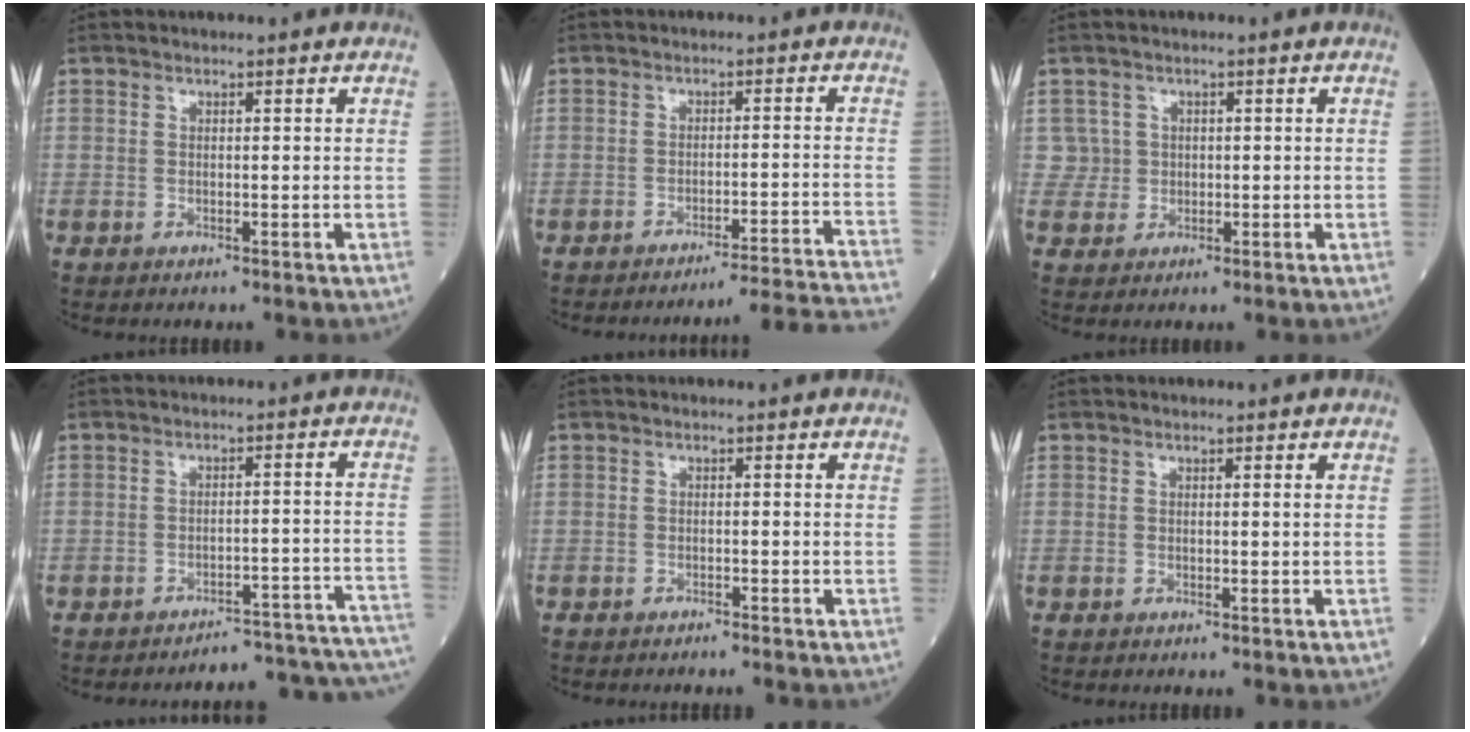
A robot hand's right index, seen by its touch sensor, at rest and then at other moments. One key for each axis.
{"total": 13.7, "fx": -13.0, "fy": -3.4, "fz": 2.6, "tx": 0.000, "ty": -0.022, "tz": -0.165}
{"total": 2.8, "fx": 0.6, "fy": 2.7, "fz": -0.3, "tx": 0.020, "ty": 0.006, "tz": 0.007}
{"total": 14.1, "fx": -14.0, "fy": 0.7, "fz": 0.9, "tx": 0.024, "ty": 0.036, "tz": -0.166}
{"total": 1.4, "fx": -1.3, "fy": -0.1, "fz": 0.4, "tx": -0.008, "ty": 0.000, "tz": -0.018}
{"total": 0.0}